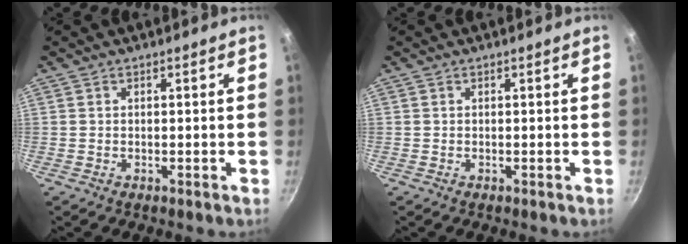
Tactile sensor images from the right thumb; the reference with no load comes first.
{"total": 0.0}